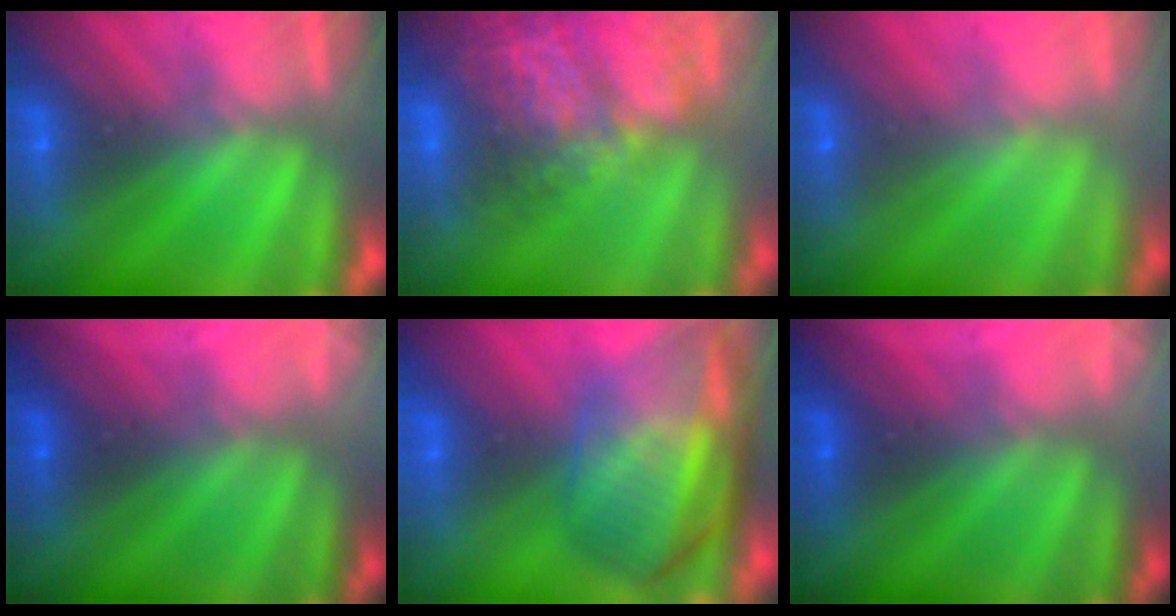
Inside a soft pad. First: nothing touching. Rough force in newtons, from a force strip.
{"total": 10.8}
{"total": 2.0}
{"total": 2.6}
{"total": 7.2}
{"total": 2.6}